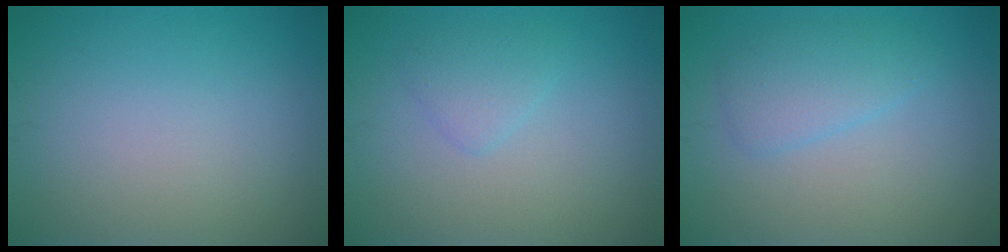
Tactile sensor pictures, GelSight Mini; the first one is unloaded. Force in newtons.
{"total": 1.7, "press": 1.7, "slide": 0.1}
{"total": 2.6, "press": 2.6, "slide": 0.1}